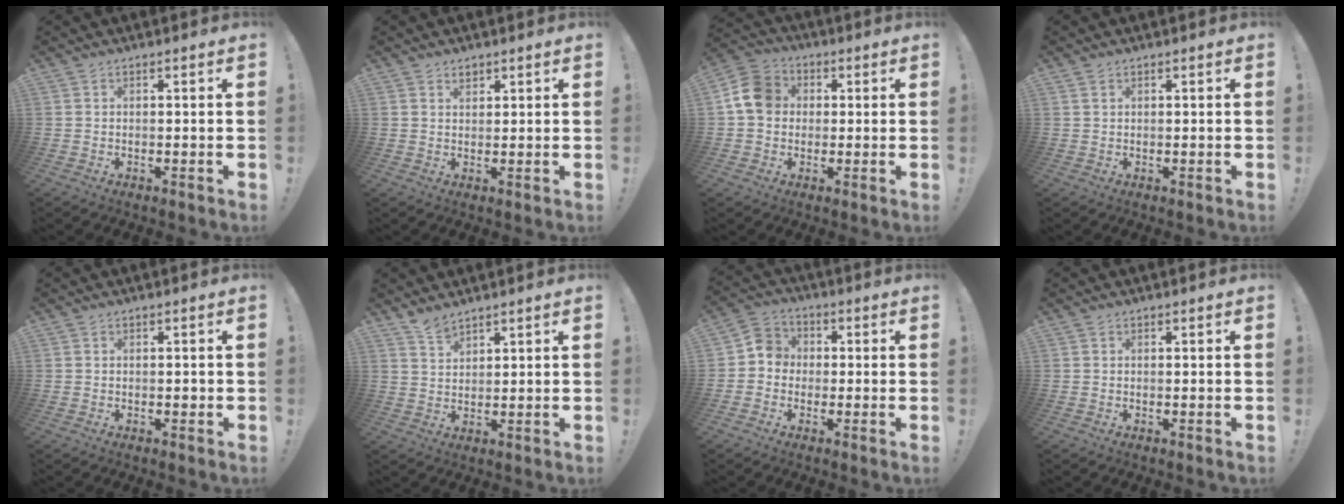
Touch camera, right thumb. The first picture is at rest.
{"total": 1.9, "force": [1.5, 1.1, 0.4], "torque": [0.002, -0.007, 0.025]}
{"total": 10.9, "force": [1.5, 9.2, 5.7], "torque": [-0.090, 0.015, 0.035]}
{"total": 0.9, "force": [0.6, 0.6, 0.3], "torque": [0.003, -0.001, 0.010]}
{"total": 0.8, "force": [-0.4, 0.5, 0.5], "torque": [-0.007, 0.002, -0.006]}
{"total": 4.2, "force": [3.8, 1.2, 1.3], "torque": [-0.020, -0.027, 0.069]}
{"total": 6.0, "force": [-1.6, 5.4, 2.0], "torque": [-0.035, 0.025, -0.028]}
{"total": 0.0}